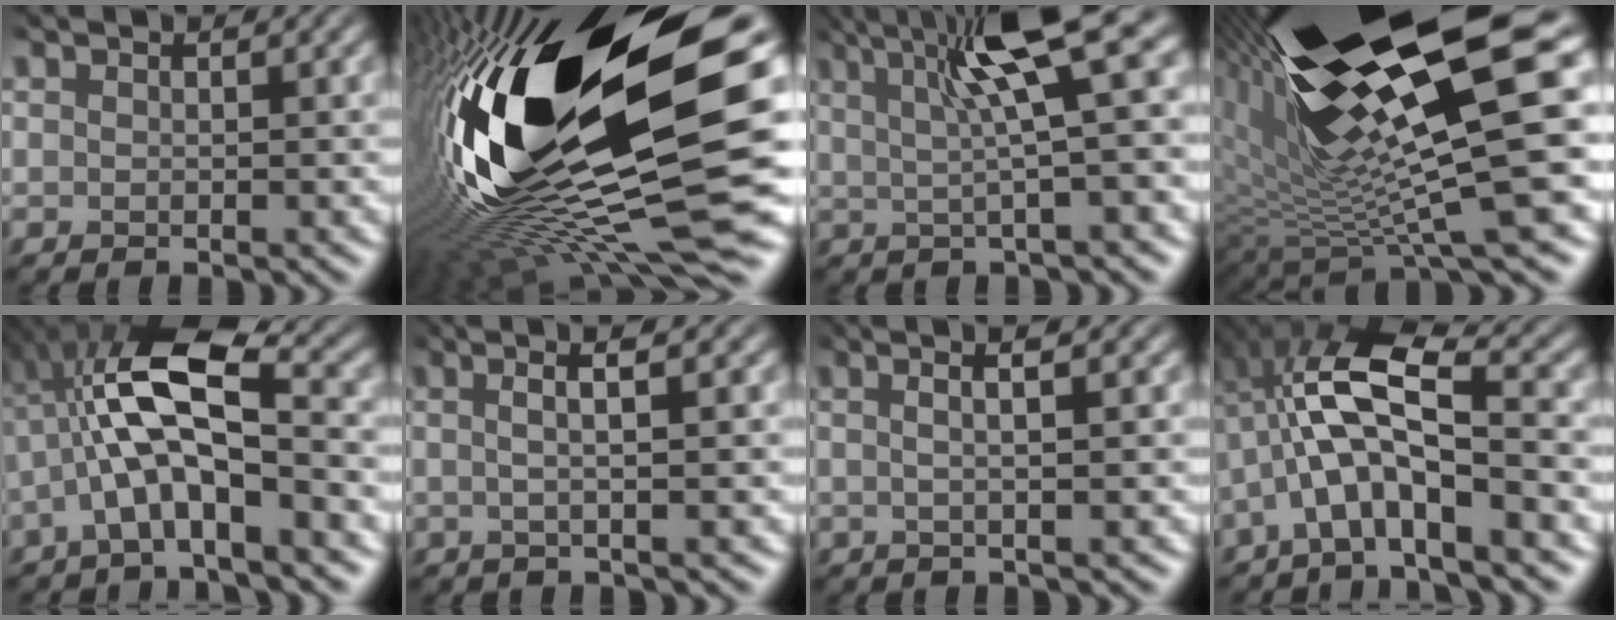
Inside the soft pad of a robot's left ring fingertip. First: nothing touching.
{"total": 19.7, "force": [1.0, 5.7, 18.8], "torque": [-0.345, -0.048, 0.015]}
{"total": 8.3, "force": [2.9, 1.8, 7.6], "torque": [-0.126, 0.013, 0.044]}
{"total": 18.1, "force": [6.0, 4.0, 16.6], "torque": [-0.264, -0.012, 0.112]}
{"total": 7.9, "force": [-1.9, 2.6, 7.2], "torque": [-0.135, 0.020, -0.050]}
{"total": 3.6, "force": [0.8, 0.8, 3.4], "torque": [-0.038, 0.008, -0.021]}
{"total": 4.2, "force": [1.4, 1.5, 3.7], "torque": [-0.034, 0.023, -0.014]}
{"total": 7.3, "force": [-2.5, 2.0, 6.6], "torque": [-0.128, 0.022, -0.060]}